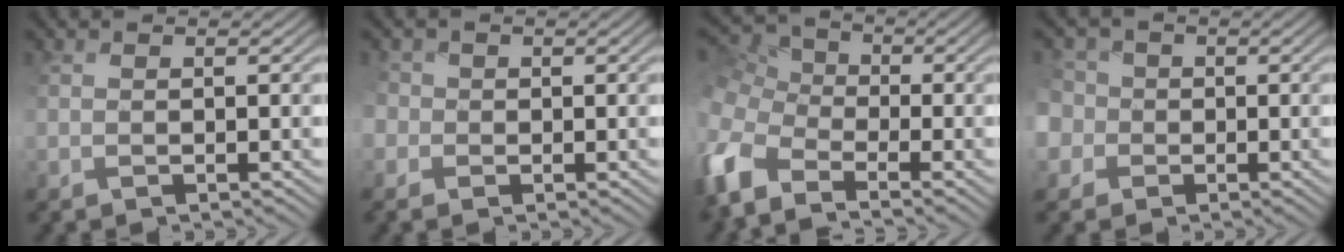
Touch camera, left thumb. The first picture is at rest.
{"total": 2.7, "force": [-0.9, 2.4, 0.8], "torque": [-0.027, 0.002, -0.024]}
{"total": 7.9, "force": [-3.4, 5.2, 4.8], "torque": [-0.146, -0.004, -0.061]}
{"total": 5.8, "force": [-0.1, 5.5, 1.8], "torque": [-0.076, 0.007, -0.030]}